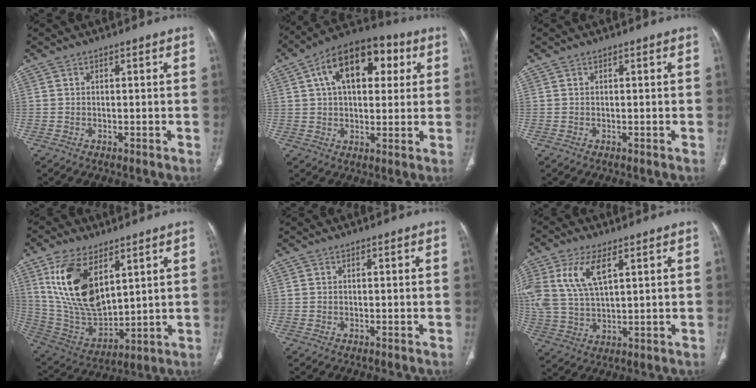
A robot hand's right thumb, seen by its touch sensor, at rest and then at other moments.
{"total": 17.0, "force": [5.4, 9.7, 12.9], "torque": [-0.167, 0.018, 0.077]}
{"total": 0.0}
{"total": 18.1, "force": [7.6, 9.3, 13.6], "torque": [-0.245, -0.033, 0.162]}
{"total": 0.0}
{"total": 12.3, "force": [4.9, 5.9, 9.6], "torque": [-0.216, -0.006, 0.103]}